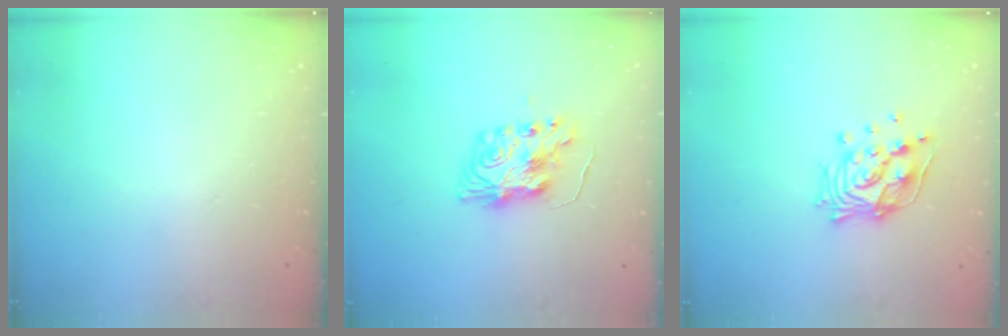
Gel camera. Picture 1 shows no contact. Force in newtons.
{"total": 9.0, "press": 9.0, "slide": 0.9}
{"total": 14.4, "press": 14.3, "slide": 1.7}